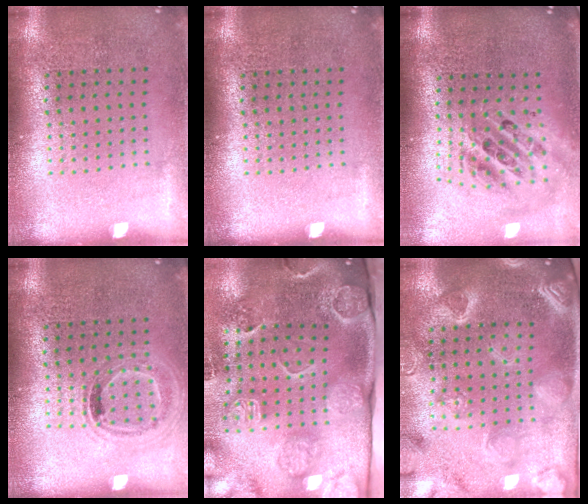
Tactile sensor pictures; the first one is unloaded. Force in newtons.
{"total": 0.0}
{"total": 2.3, "press": 1.7, "slide": 1.5}
{"total": 1.0, "press": 0.9, "slide": 0.4}
{"total": 4.6, "press": 3.4, "slide": 3.1}
{"total": 3.8, "press": 3.1, "slide": 2.1}